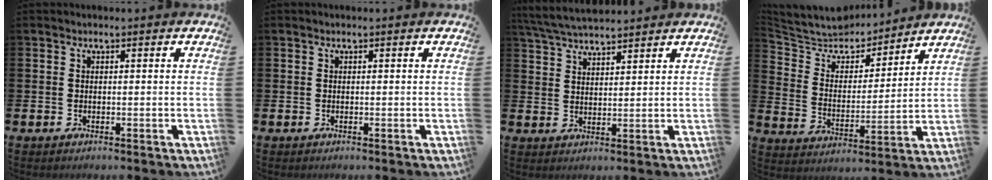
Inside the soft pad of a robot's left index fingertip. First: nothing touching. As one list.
[{"total": 0.0}, {"total": 5.0, "force": [4.9, 0.6, 1.2], "torque": [-0.041, -0.018, 0.090]}, {"total": 7.7, "force": [7.4, 2.3, 0.7], "torque": [-0.061, -0.058, 0.131]}]